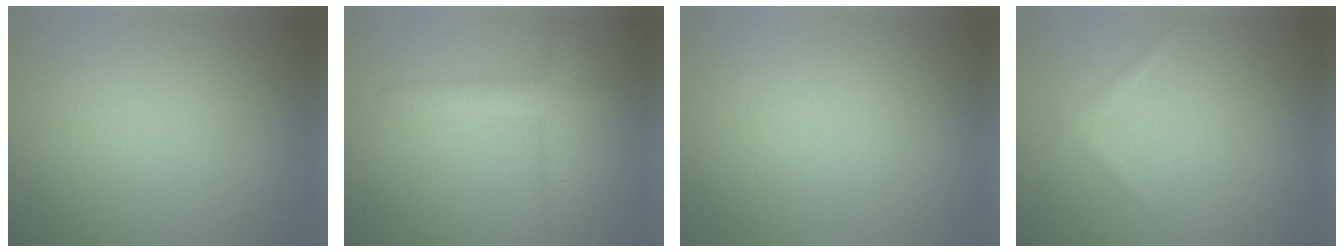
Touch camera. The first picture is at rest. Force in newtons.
{"total": 3.0, "press": 3.0, "slide": 0.1}
{"total": 0.0}
{"total": 0.7, "press": 0.7, "slide": 0.0}